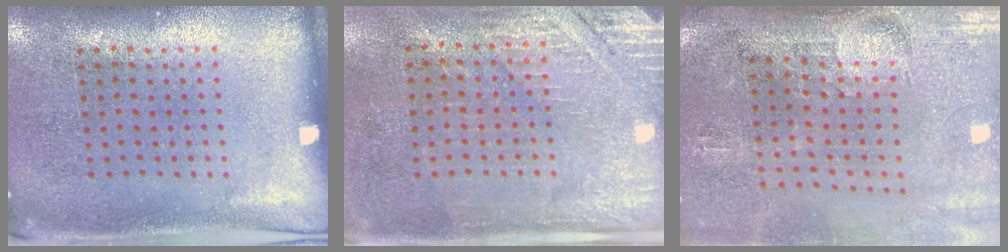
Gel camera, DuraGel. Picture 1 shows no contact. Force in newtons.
{"total": 2.8, "press": 2.6, "slide": 0.9}
{"total": 4.6, "press": 3.8, "slide": 2.6}